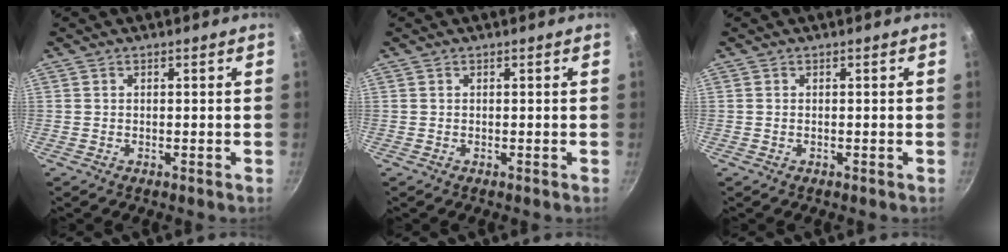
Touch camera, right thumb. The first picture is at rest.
{"total": 0.0}
{"total": 0.0}